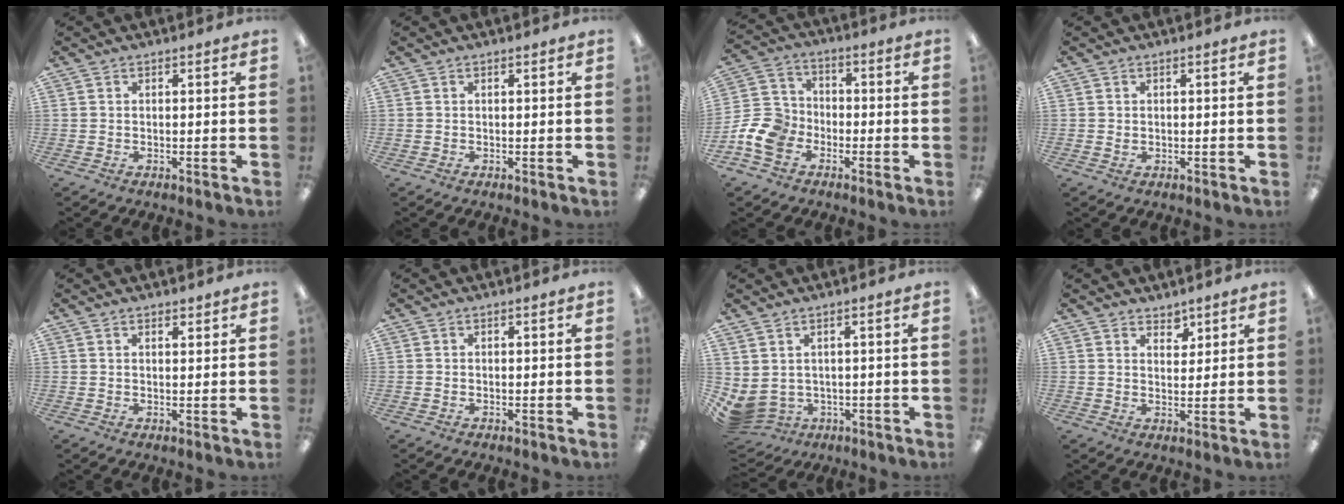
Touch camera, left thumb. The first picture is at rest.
{"total": 0.0}
{"total": 9.4, "force": [-4.2, 7.3, 4.2], "torque": [-0.105, 0.030, -0.077]}
{"total": 0.7, "force": [0.0, 0.4, 0.5], "torque": [-0.009, 0.000, -0.001]}
{"total": 1.3, "force": [1.1, 0.5, 0.4], "torque": [-0.009, -0.001, 0.021]}
{"total": 0.0}
{"total": 3.6, "force": [0.4, 3.2, 1.7], "torque": [-0.066, -0.011, 0.004]}
{"total": 2.2, "force": [1.9, 1.1, 0.3], "torque": [0.008, -0.012, 0.033]}